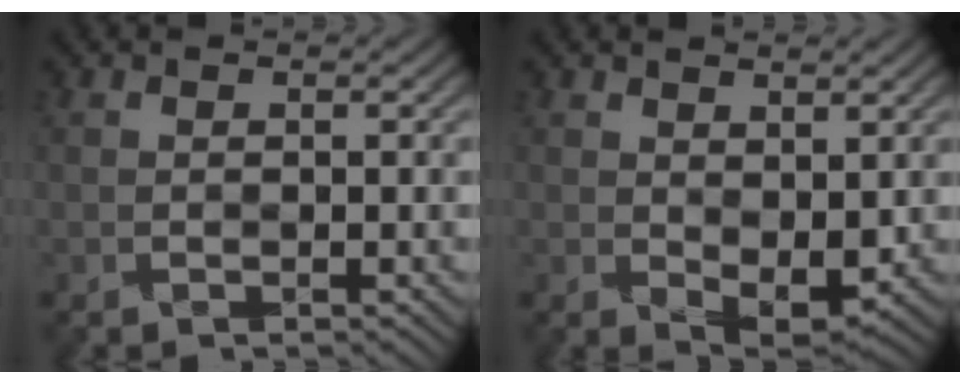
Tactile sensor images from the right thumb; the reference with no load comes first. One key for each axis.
{"total": 3.6, "fx": 0.6, "fy": 1.9, "fz": 3.0, "tx": -0.056, "ty": -0.008, "tz": 0.013}